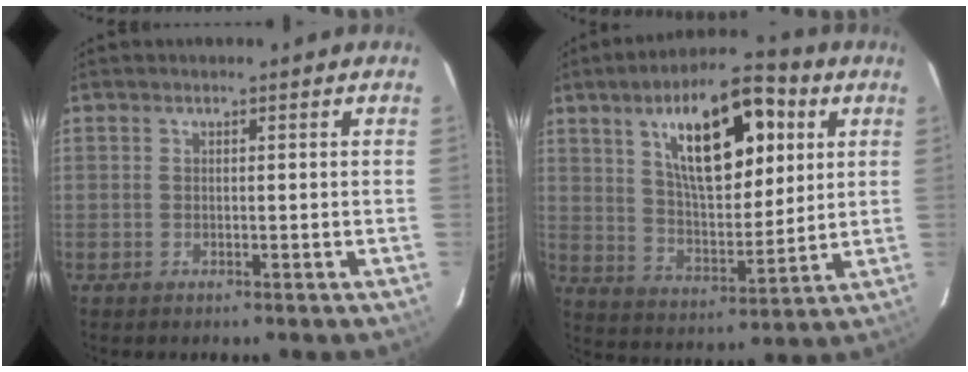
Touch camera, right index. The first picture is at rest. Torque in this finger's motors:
{"motor_torque": [1.76, 0.37, 1.06, 0.21]}